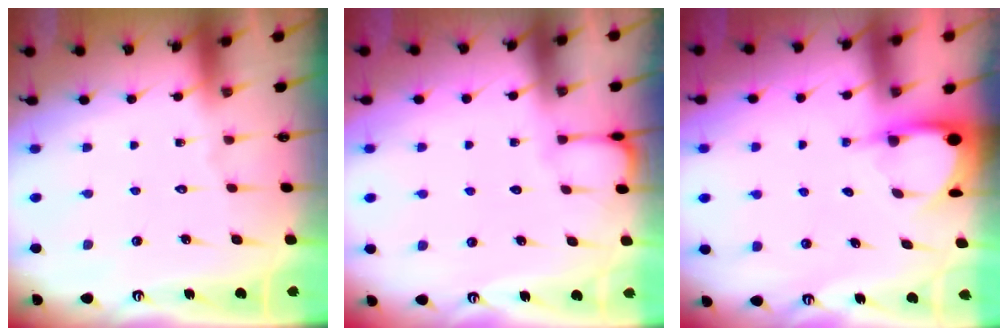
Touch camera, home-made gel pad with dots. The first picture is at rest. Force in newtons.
{"total": 0.8, "press": 0.8, "slide": 0.0}
{"total": 3.6, "press": 3.6, "slide": 0.3}